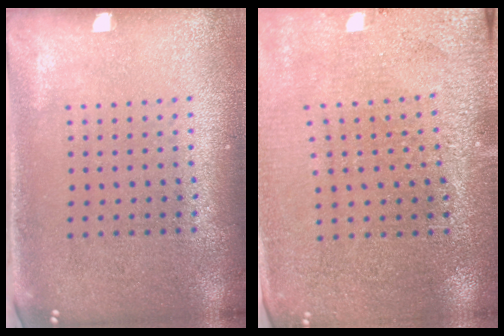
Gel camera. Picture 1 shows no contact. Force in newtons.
{"total": 2.8, "press": 2.8, "slide": 0.1}